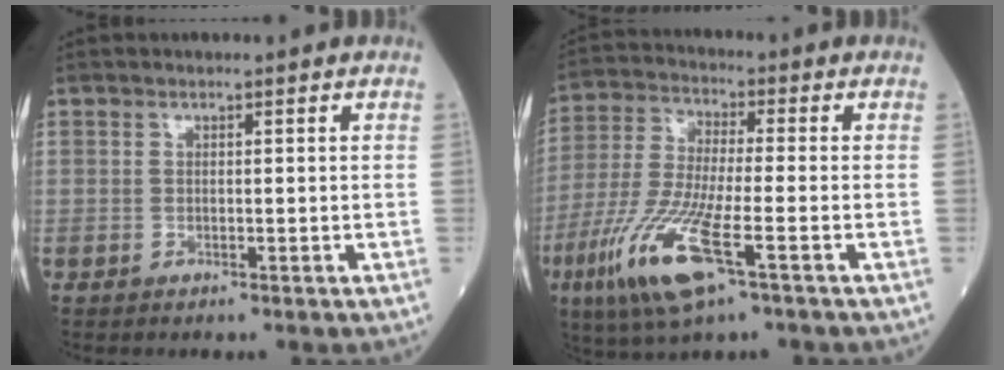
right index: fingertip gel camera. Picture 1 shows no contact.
{"total": 13.2, "force": [-6.0, 1.7, 11.7], "torque": [-0.254, -0.029, -0.114]}